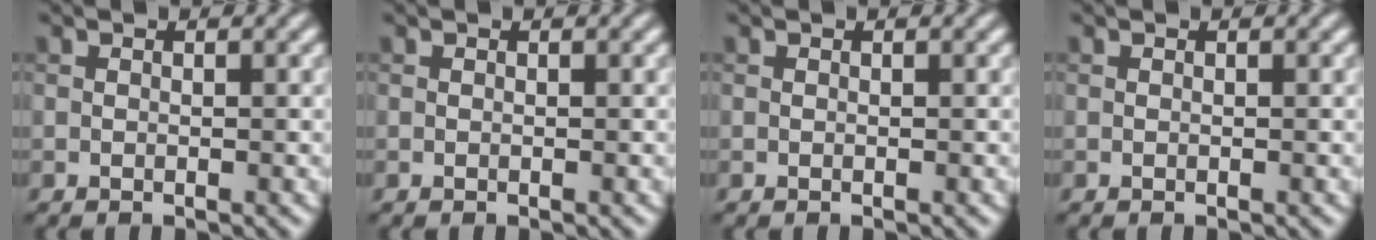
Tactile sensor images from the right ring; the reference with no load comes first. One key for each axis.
{"total": 0.0}
{"total": 0.0}
{"total": 0.0}